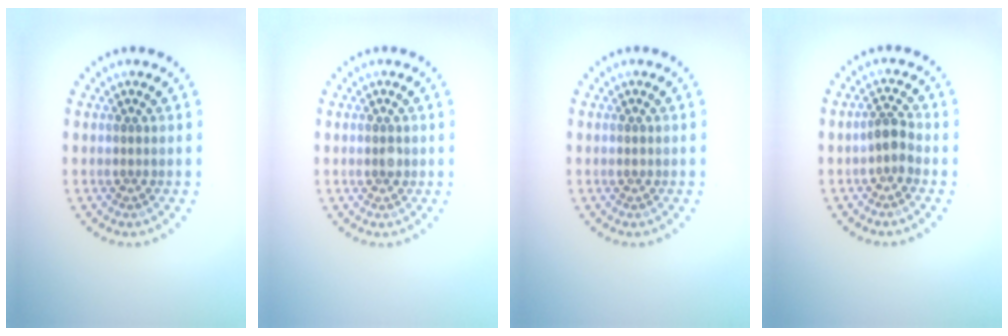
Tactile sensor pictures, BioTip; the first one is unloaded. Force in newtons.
{"total": 0.9, "press": 0.9, "slide": 0.0}
{"total": 0.6, "press": 0.6, "slide": 0.1}
{"total": 1.8, "press": 1.5, "slide": 1.0}